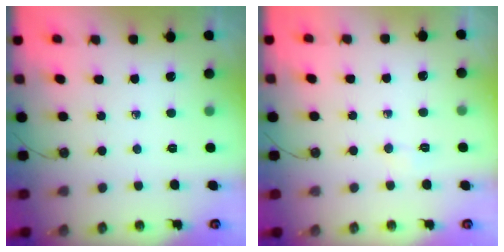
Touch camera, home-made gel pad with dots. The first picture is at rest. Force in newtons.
{"total": 2.6, "press": 2.5, "slide": 0.5}